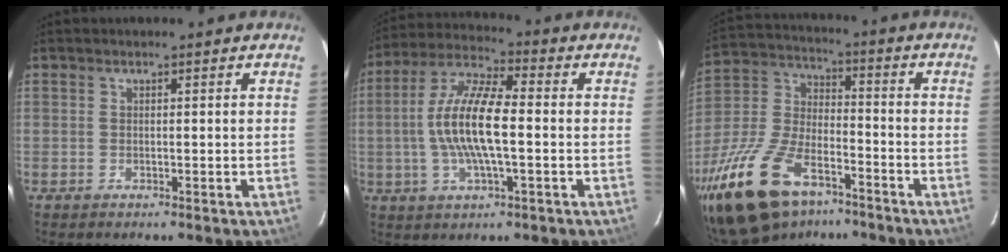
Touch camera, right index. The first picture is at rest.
{"total": 13.0, "force": [-1.2, 3.5, 12.4], "torque": [-0.250, 0.008, -0.028]}
{"total": 24.3, "force": [-16.0, 11.8, 14.0], "torque": [-0.302, -0.009, -0.279]}